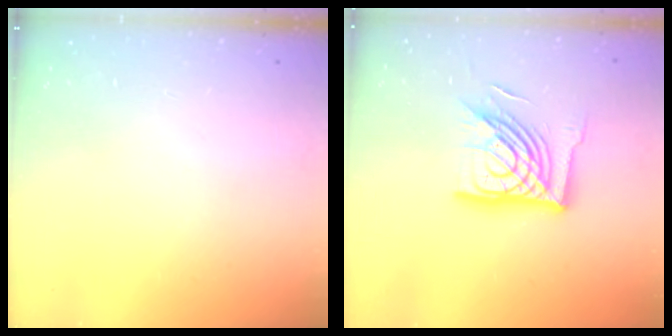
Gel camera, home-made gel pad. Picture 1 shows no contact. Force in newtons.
{"total": 16.8, "press": 16.7, "slide": 1.7}